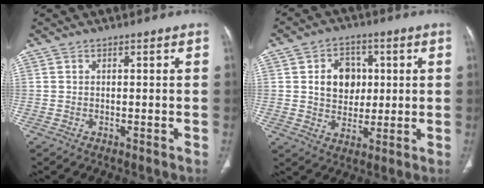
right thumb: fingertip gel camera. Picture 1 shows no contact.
{"total": 9.4, "force": [1.7, 7.6, 5.3], "torque": [-0.040, -0.001, 0.030]}